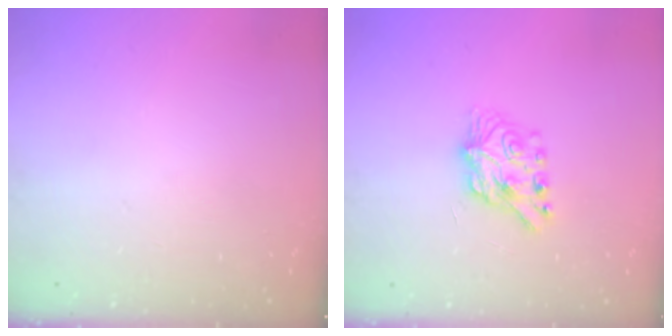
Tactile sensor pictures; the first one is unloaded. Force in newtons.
{"total": 7.2, "press": 7.2, "slide": 0.1}